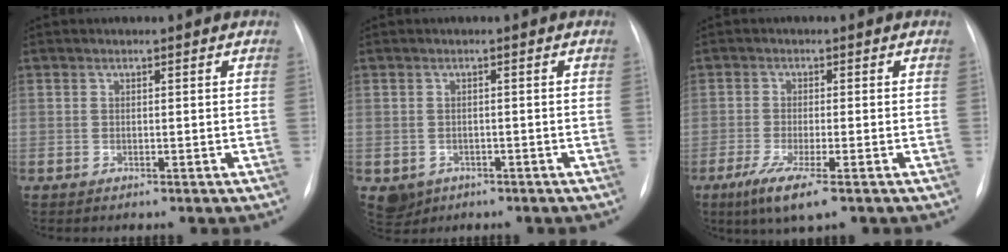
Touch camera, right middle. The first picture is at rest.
{"total": 3.1, "force": [-1.4, 2.7, 0.7], "torque": [-0.011, 0.002, -0.014]}
{"total": 5.9, "force": [-3.4, 0.6, 4.8], "torque": [-0.097, -0.020, -0.061]}